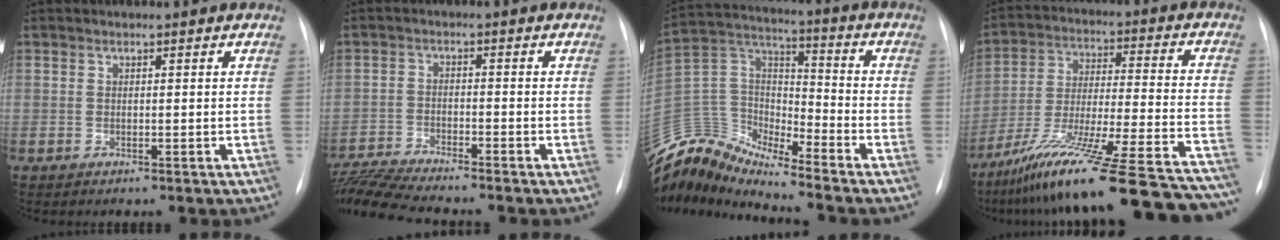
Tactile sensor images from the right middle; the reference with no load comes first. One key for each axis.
{"total": 9.0, "fx": -8.4, "fy": -1.2, "fz": 2.9, "tx": -0.056, "ty": -0.014, "tz": -0.151}
{"total": 12.0, "fx": -11.9, "fy": 0.6, "fz": 1.5, "tx": -0.036, "ty": 0.065, "tz": -0.235}
{"total": 30.8, "fx": -26.5, "fy": 1.6, "fz": 15.6, "tx": -0.189, "ty": -0.020, "tz": -0.393}